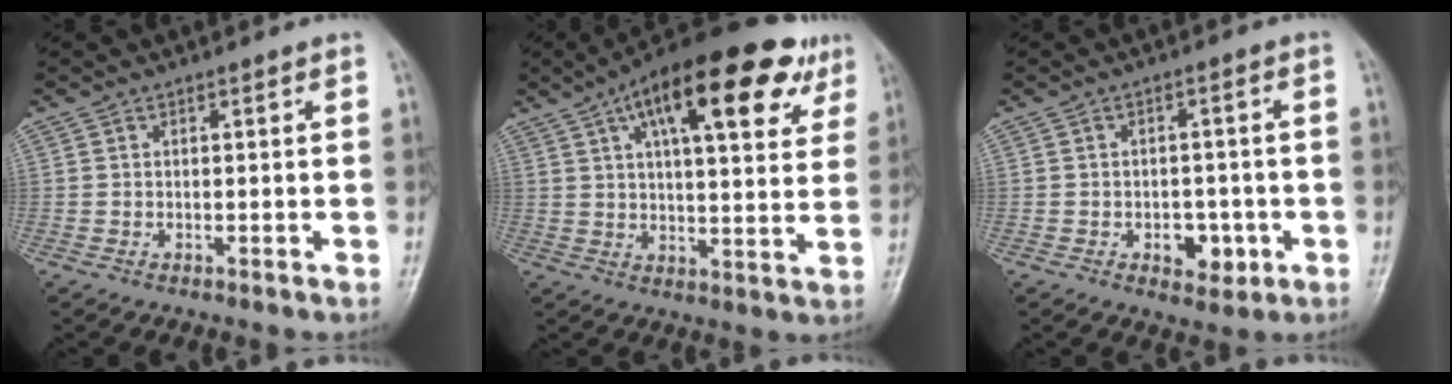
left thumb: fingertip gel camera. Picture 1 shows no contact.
{"total": 22.3, "force": [11.0, 8.3, 17.5], "torque": [-0.240, -0.002, 0.158]}
{"total": 5.6, "force": [-2.0, 3.7, 3.6], "torque": [-0.021, 0.012, -0.023]}